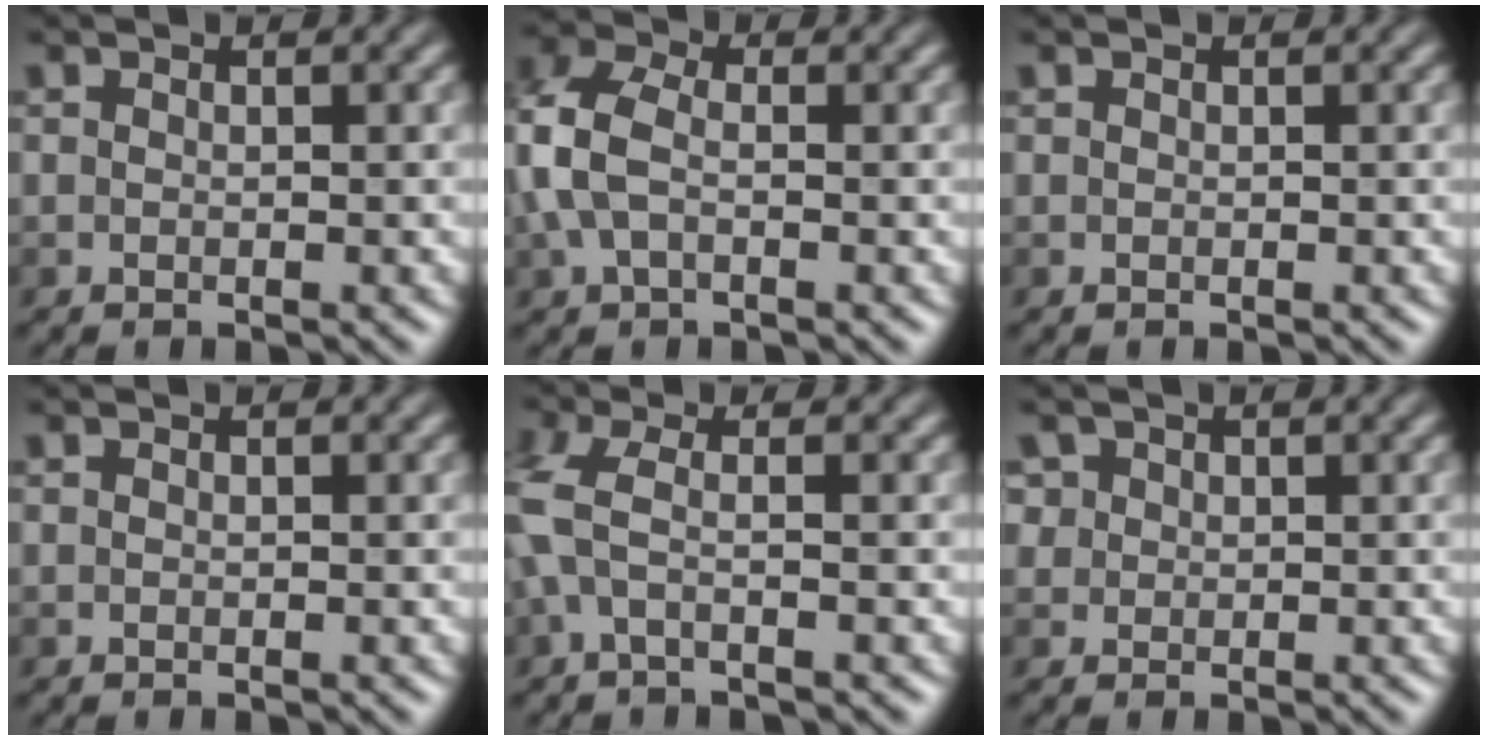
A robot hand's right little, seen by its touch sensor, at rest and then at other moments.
{"total": 4.7, "force": [-0.2, 3.0, 3.6], "torque": [-0.097, 0.012, -0.012]}
{"total": 0.0}
{"total": 0.0}
{"total": 2.6, "force": [-0.3, 0.7, 2.5], "torque": [-0.072, 0.008, -0.010]}
{"total": 4.3, "force": [2.2, 3.3, 1.7], "torque": [-0.030, 0.018, 0.025]}